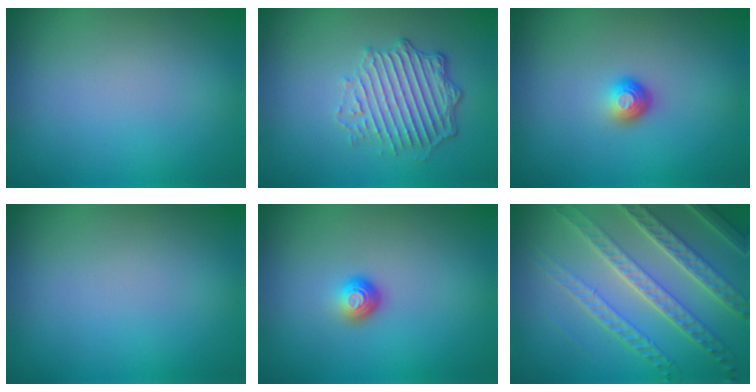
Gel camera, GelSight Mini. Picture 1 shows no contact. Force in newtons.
{"total": 4.1, "press": 3.2, "slide": 2.5}
{"total": 1.7, "press": 1.2, "slide": 1.2}
{"total": 0.0}
{"total": 1.4, "press": 1.1, "slide": 1.0}
{"total": 7.2, "press": 5.2, "slide": 5.0}